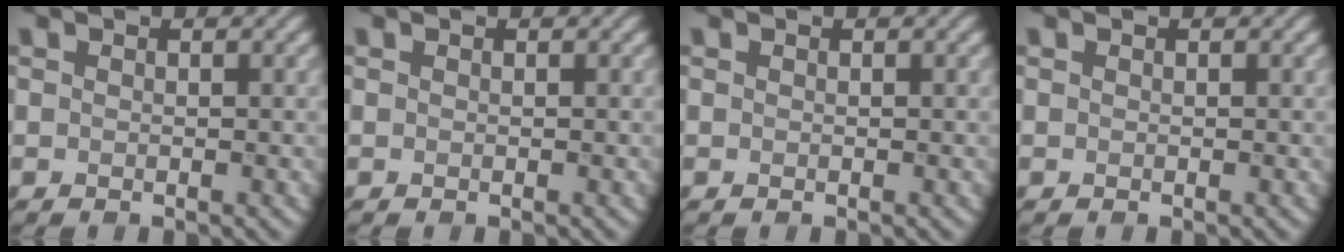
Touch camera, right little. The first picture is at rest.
{"total": 0.0}
{"total": 0.0}
{"total": 0.0}